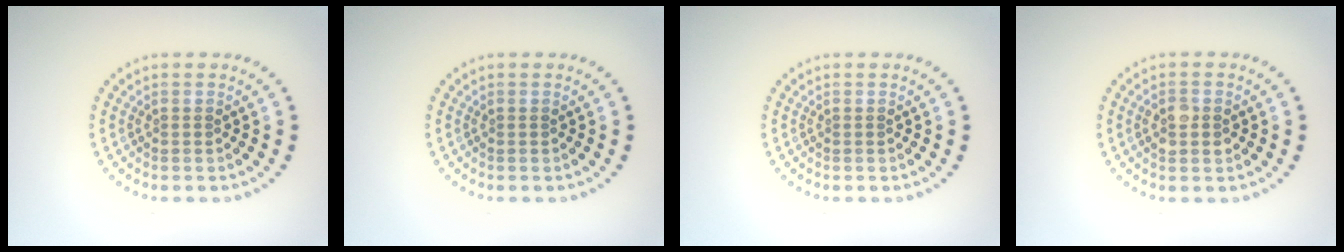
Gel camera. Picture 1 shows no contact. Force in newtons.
{"total": 0.0}
{"total": 0.0}
{"total": 2.4, "press": 2.4, "slide": 0.1}